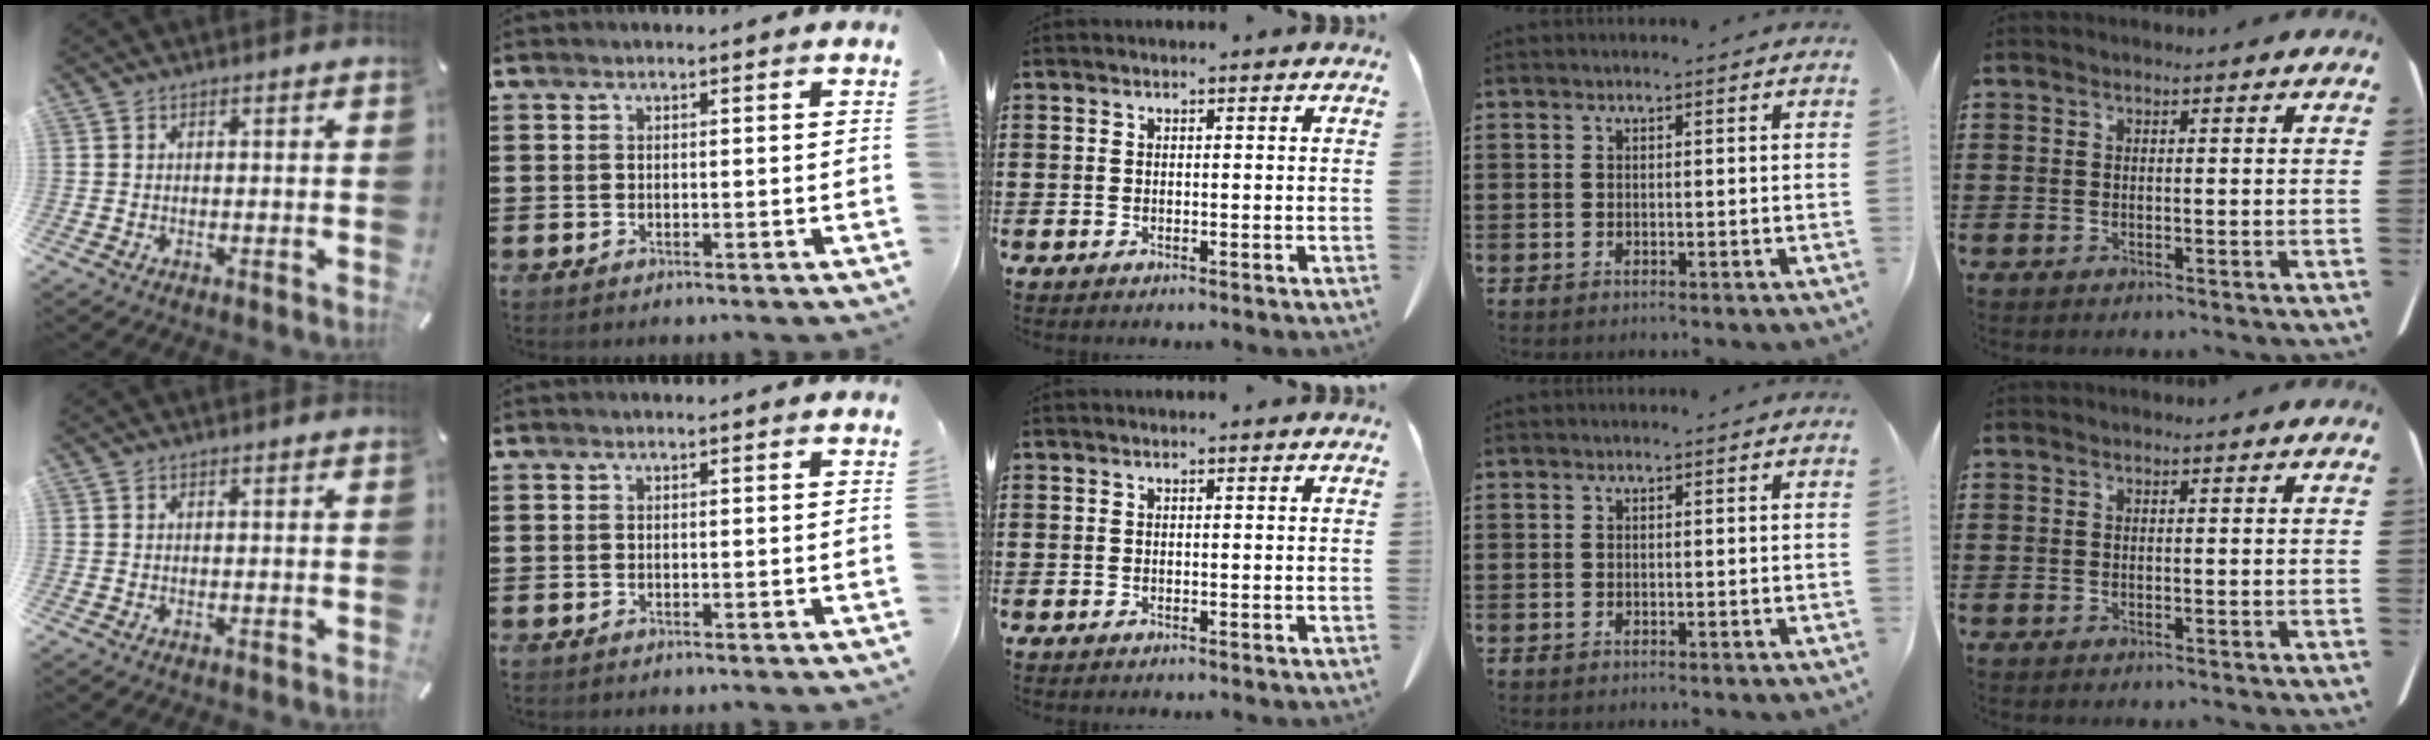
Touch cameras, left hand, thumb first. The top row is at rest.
{}